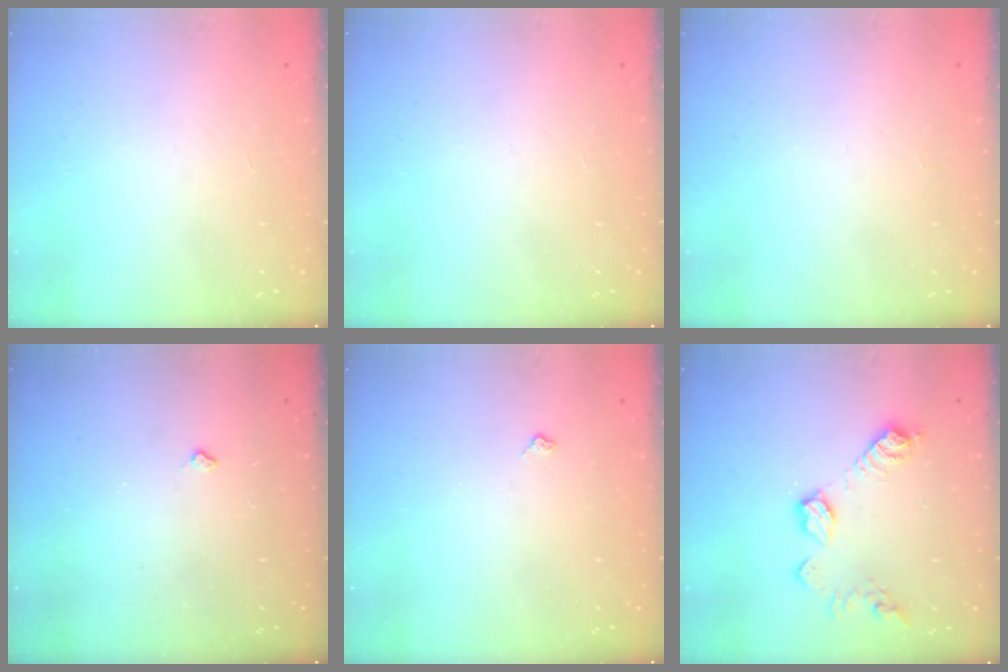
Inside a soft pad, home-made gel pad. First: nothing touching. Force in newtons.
{"total": 0.0}
{"total": 0.0}
{"total": 2.8, "press": 2.8, "slide": 0.4}
{"total": 4.2, "press": 4.2, "slide": 0.5}
{"total": 11.3, "press": 11.2, "slide": 0.8}